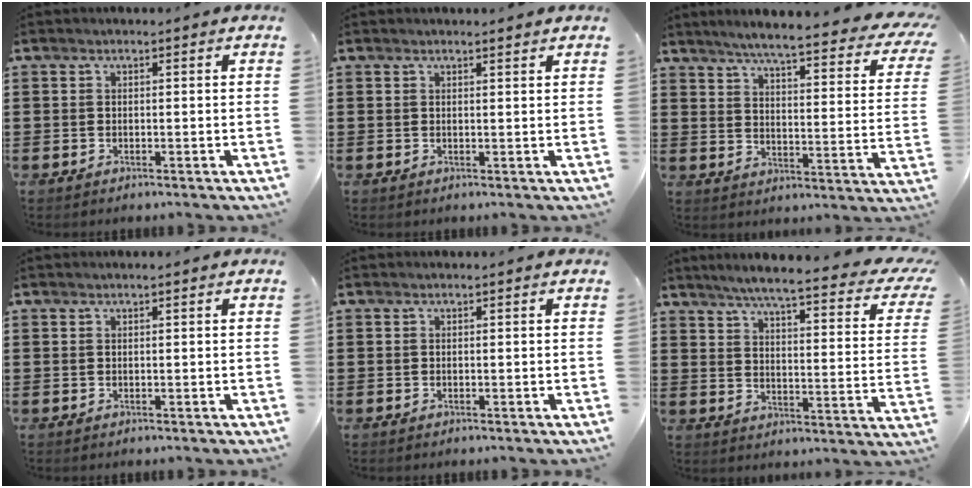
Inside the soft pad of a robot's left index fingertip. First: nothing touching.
{"total": 1.1, "force": [1.0, 0.0, 0.4], "torque": [-0.009, -0.001, 0.020]}
{"total": 5.9, "force": [4.8, -0.6, 3.4], "torque": [-0.078, -0.040, 0.072]}
{"total": 0.0}
{"total": 0.0}
{"total": 6.1, "force": [4.8, -0.4, 3.8], "torque": [-0.086, -0.040, 0.072]}